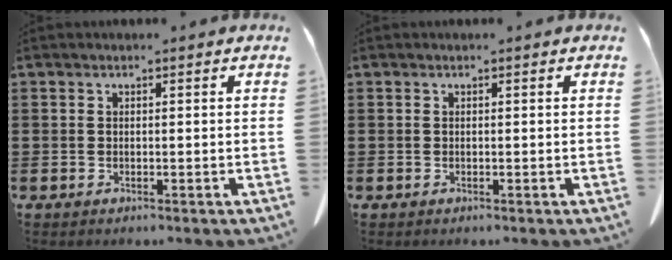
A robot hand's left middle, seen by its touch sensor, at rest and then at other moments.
{"total": 0.0}